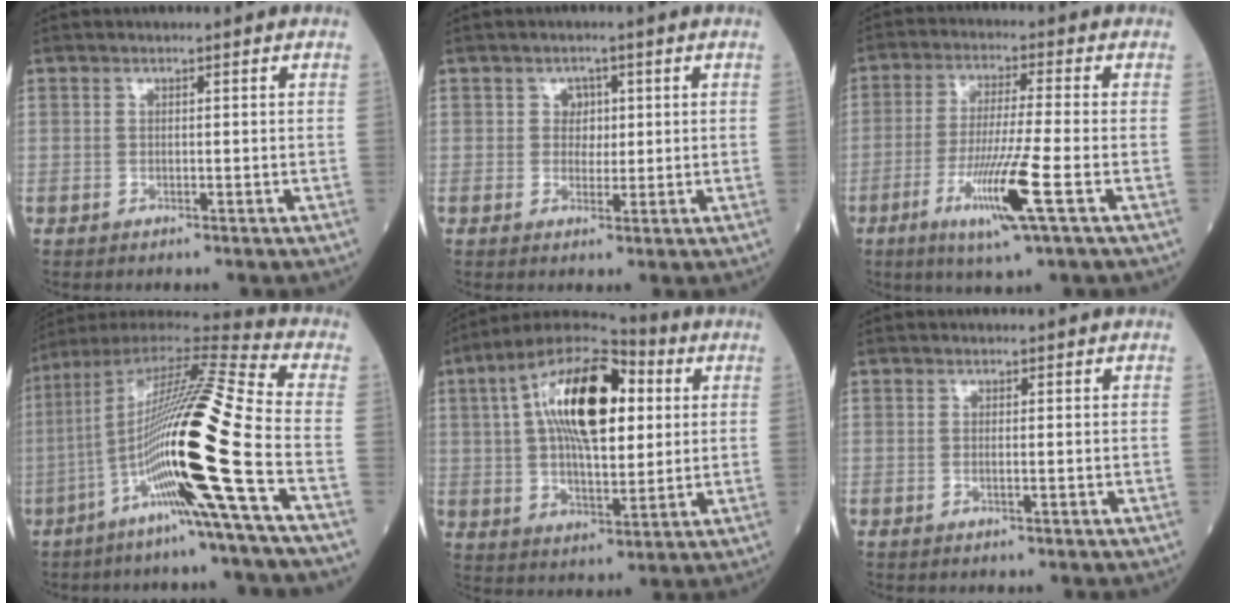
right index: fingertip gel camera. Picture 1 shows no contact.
{"total": 2.4, "force": [0.6, 2.1, 1.0], "torque": [-0.006, 0.000, 0.006]}
{"total": 10.5, "force": [-4.0, -0.8, 9.6], "torque": [-0.187, -0.023, -0.076]}
{"total": 22.4, "force": [-6.5, -1.2, 21.4], "torque": [-0.415, -0.018, -0.135]}
{"total": 18.5, "force": [4.8, 7.1, 16.3], "torque": [-0.303, 0.033, 0.075]}
{"total": 0.6, "force": [-0.1, -0.1, 0.6], "torque": [-0.012, -0.001, -0.002]}